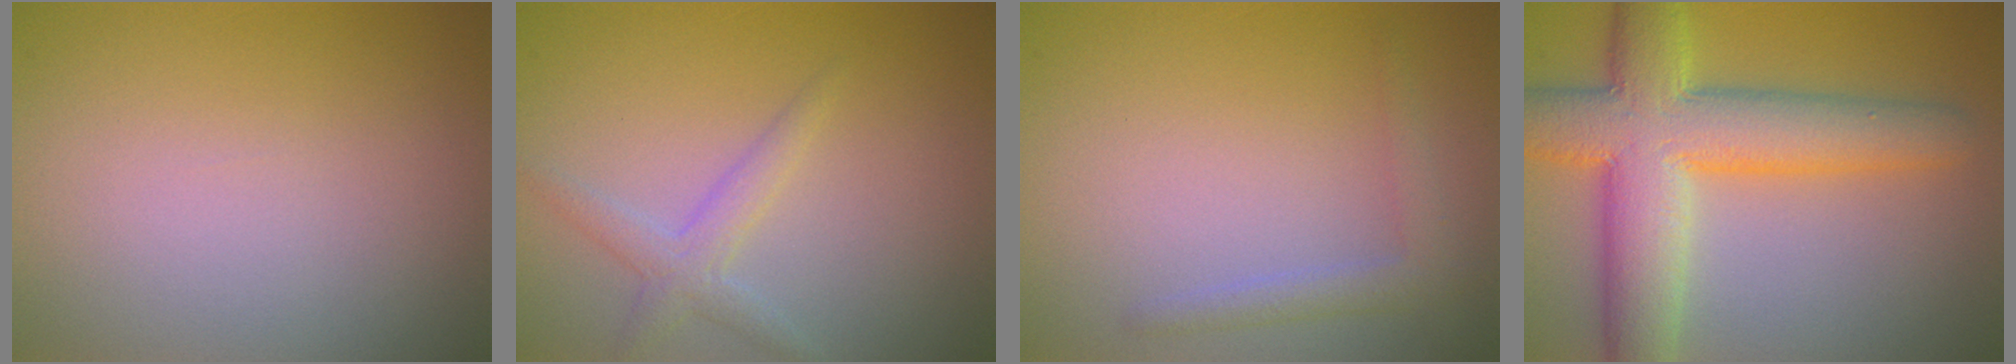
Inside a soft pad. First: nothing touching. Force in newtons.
{"total": 2.0, "press": 2.0, "slide": 0.0}
{"total": 1.8, "press": 1.8, "slide": 0.2}
{"total": 9.6, "press": 9.6, "slide": 0.2}